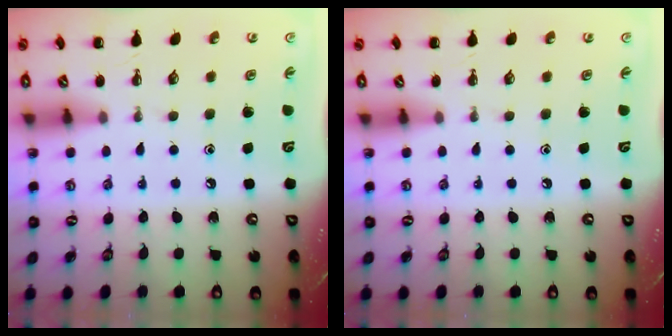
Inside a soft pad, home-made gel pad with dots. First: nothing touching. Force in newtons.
{"total": 0.0}